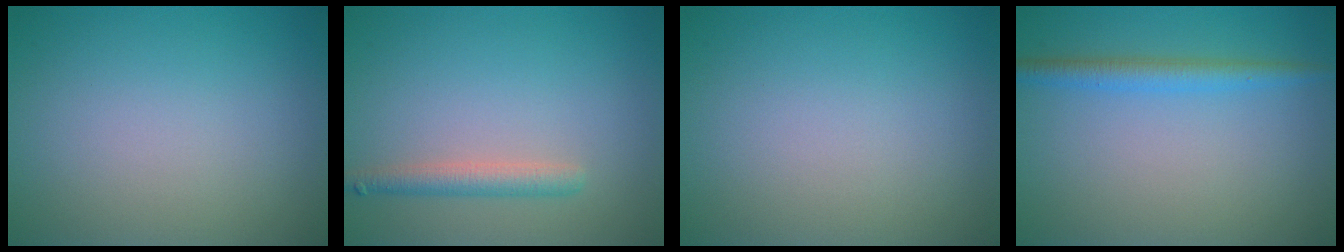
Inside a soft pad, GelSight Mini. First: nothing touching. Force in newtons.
{"total": 2.2, "press": 2.2, "slide": 0.1}
{"total": 0.0}
{"total": 2.4, "press": 2.4, "slide": 0.2}